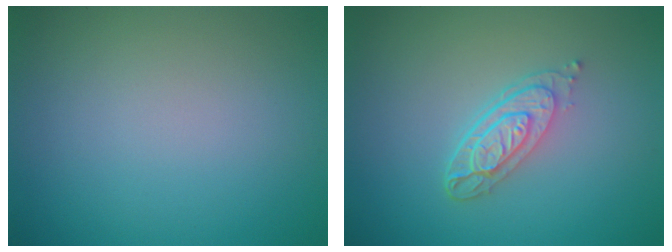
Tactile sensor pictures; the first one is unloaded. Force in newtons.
{"total": 3.9, "press": 2.8, "slide": 2.6}